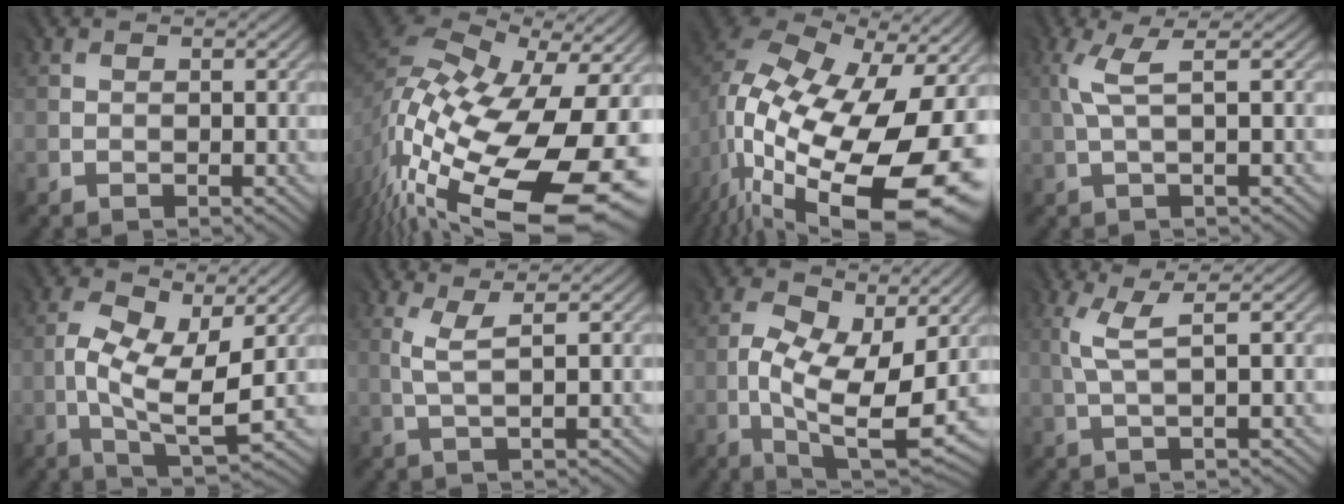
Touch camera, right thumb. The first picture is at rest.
{"total": 17.9, "force": [-6.0, 10.3, 13.5], "torque": [-0.272, -0.040, -0.081]}
{"total": 18.8, "force": [-4.2, 10.9, 14.7], "torque": [-0.294, -0.037, -0.061]}
{"total": 3.4, "force": [0.6, 0.1, 3.4], "torque": [-0.071, 0.009, 0.013]}
{"total": 8.4, "force": [-0.1, 3.5, 7.6], "torque": [-0.159, 0.004, 0.000]}
{"total": 2.2, "force": [0.6, -0.2, 2.1], "torque": [-0.043, 0.003, 0.016]}
{"total": 11.6, "force": [-0.9, 5.3, 10.2], "torque": [-0.193, -0.007, -0.012]}
{"total": 3.1, "force": [0.8, 0.0, 3.0], "torque": [-0.064, 0.008, 0.019]}